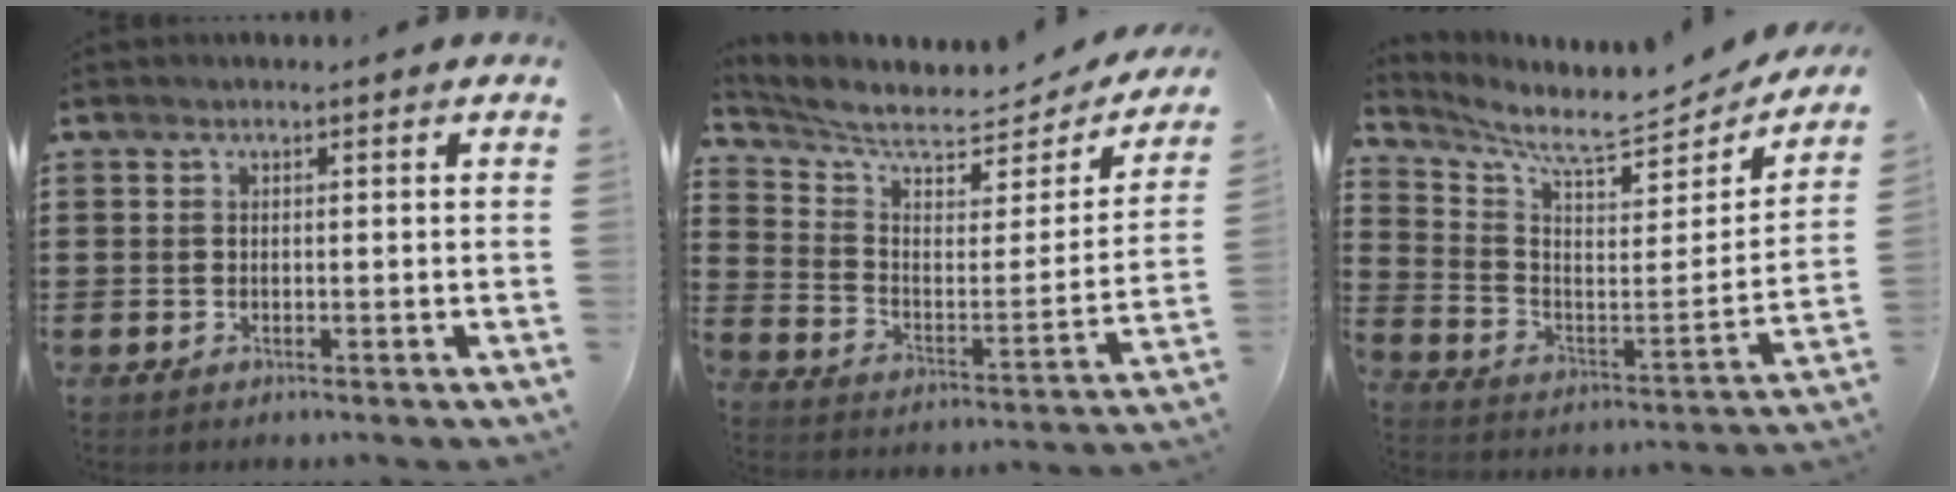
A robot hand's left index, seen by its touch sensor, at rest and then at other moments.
{"total": 6.0, "force": [5.1, 1.2, 2.9], "torque": [-0.083, -0.041, 0.085]}
{"total": 6.5, "force": [5.8, 0.1, 3.0], "torque": [-0.080, -0.063, 0.090]}